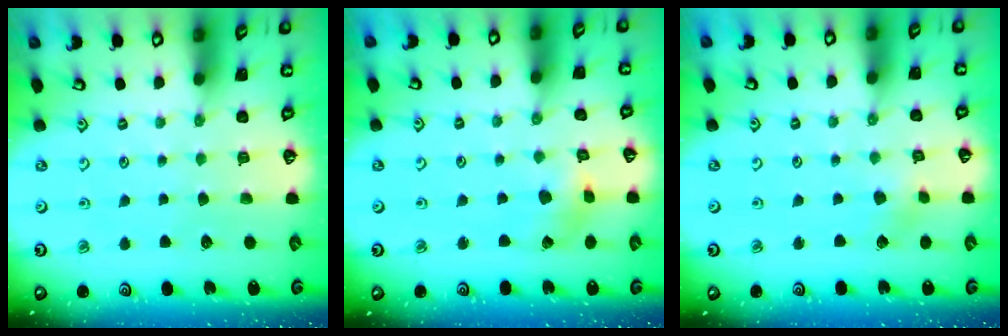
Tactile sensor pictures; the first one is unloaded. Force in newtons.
{"total": 3.5, "press": 3.5, "slide": 0.4}
{"total": 2.9, "press": 2.9, "slide": 0.7}